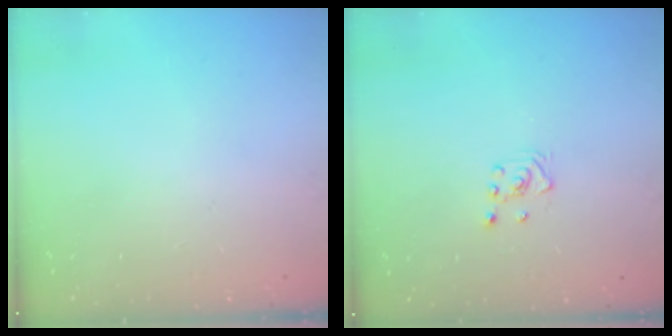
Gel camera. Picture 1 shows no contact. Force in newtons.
{"total": 2.8, "press": 2.6, "slide": 1.1}